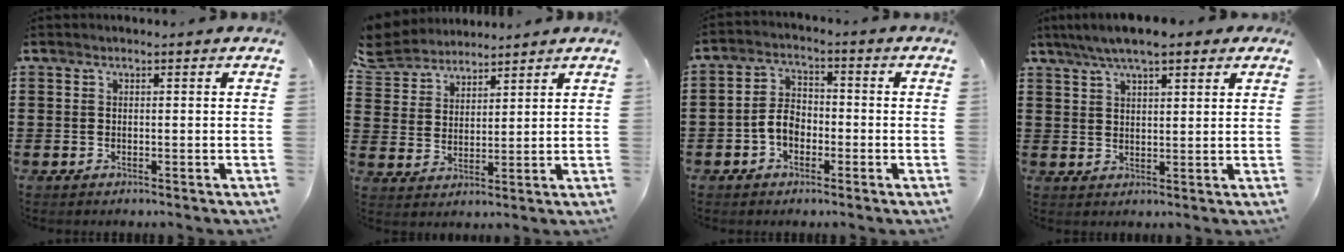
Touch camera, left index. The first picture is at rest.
{"total": 5.5, "force": [5.1, 2.1, 0.1], "torque": [-0.032, -0.019, 0.092]}
{"total": 4.5, "force": [-1.7, 3.0, 2.9], "torque": [-0.069, 0.008, -0.038]}
{"total": 6.0, "force": [4.5, 1.4, 3.7], "torque": [-0.082, 0.001, 0.081]}